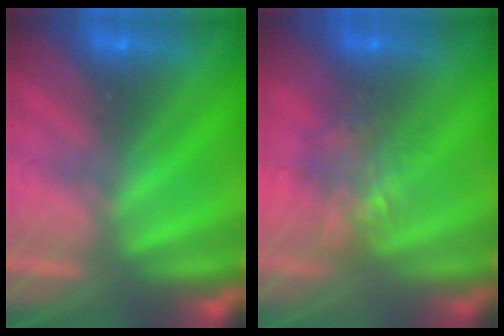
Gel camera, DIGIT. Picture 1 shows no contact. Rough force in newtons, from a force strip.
{"total": 4.4}